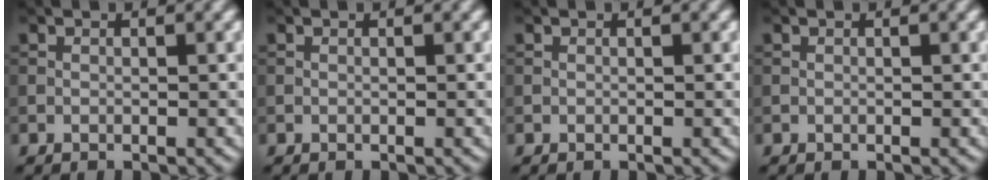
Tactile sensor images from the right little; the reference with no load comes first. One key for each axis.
{"total": 0.0}
{"total": 0.0}
{"total": 0.0}